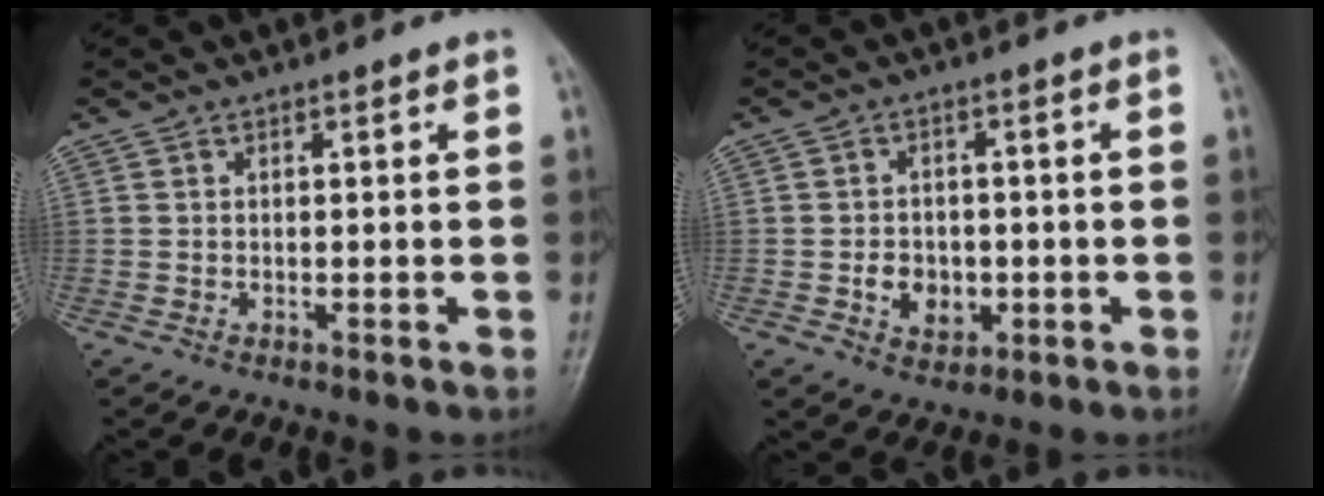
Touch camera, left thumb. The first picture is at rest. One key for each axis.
{"total": 5.6, "fx": -1.2, "fy": 4.5, "fz": 3.1, "tx": -0.027, "ty": 0.005, "tz": -0.014}